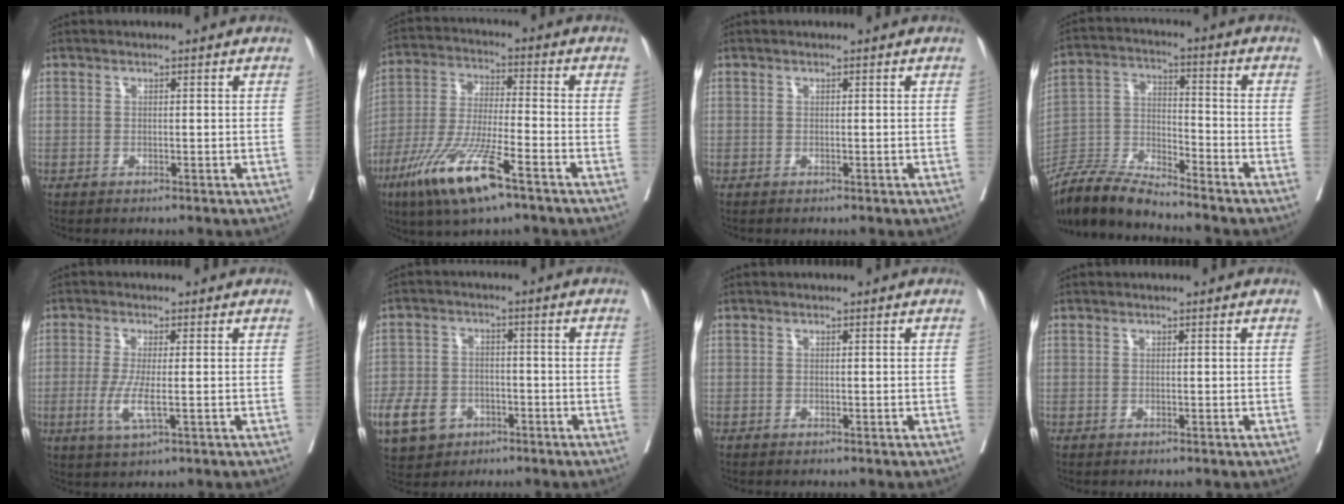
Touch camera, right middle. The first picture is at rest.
{"total": 13.9, "force": [-8.0, 1.8, 11.2], "torque": [-0.227, -0.029, -0.148]}
{"total": 0.0}
{"total": 9.7, "force": [-9.3, 0.2, 2.8], "torque": [-0.052, -0.003, -0.180]}
{"total": 4.8, "force": [-1.0, 0.6, 4.6], "torque": [-0.100, -0.011, -0.018]}
{"total": 10.3, "force": [-4.8, 7.9, 4.6], "torque": [-0.119, 0.005, -0.074]}
{"total": 0.0}
{"total": 0.0}